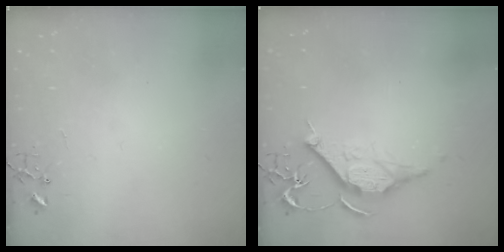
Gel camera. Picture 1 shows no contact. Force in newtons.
{"total": 11.9, "press": 11.9, "slide": 1.0}